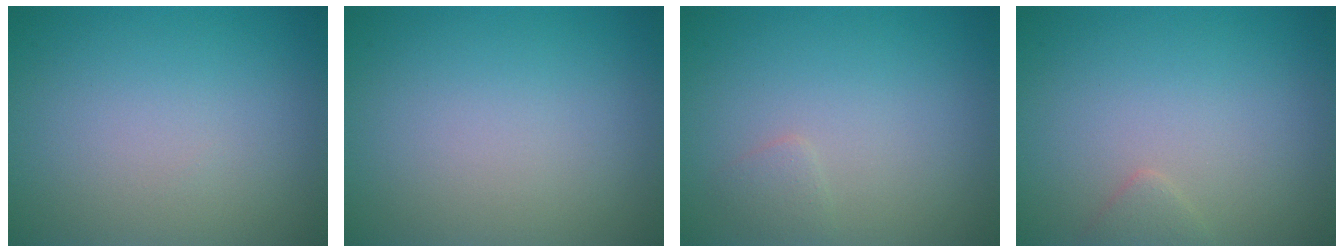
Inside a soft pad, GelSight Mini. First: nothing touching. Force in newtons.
{"total": 0.0}
{"total": 0.9, "press": 0.9, "slide": 0.1}
{"total": 0.9, "press": 0.9, "slide": 0.1}